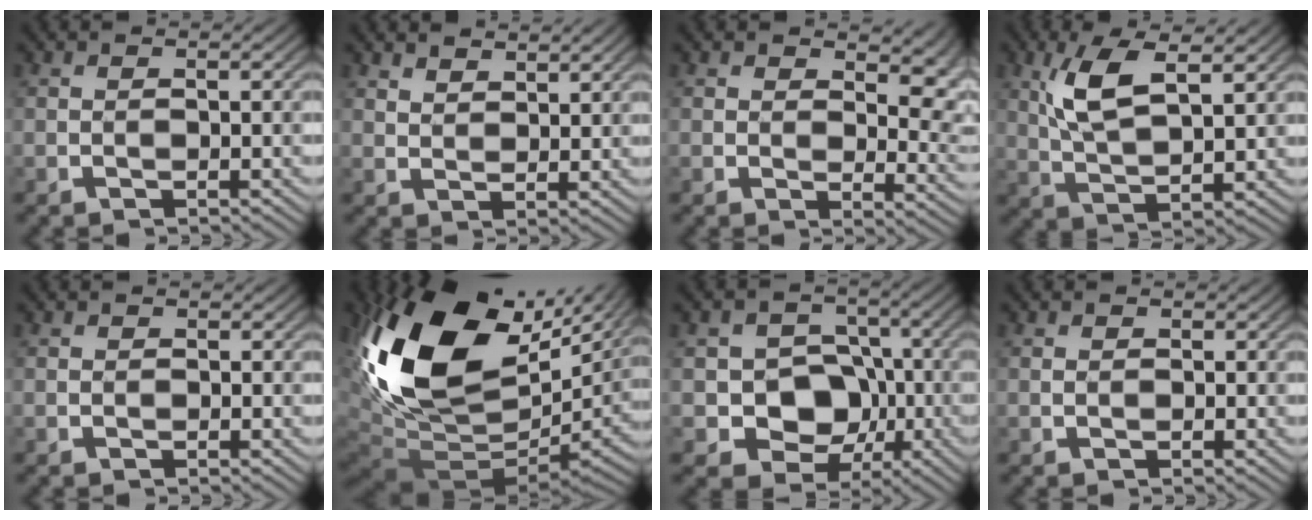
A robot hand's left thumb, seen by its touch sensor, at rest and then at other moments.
{"total": 4.1, "force": [3.2, 1.9, 1.7], "torque": [-0.038, -0.009, 0.065]}
{"total": 8.8, "force": [4.2, 5.0, 5.9], "torque": [-0.104, -0.003, 0.074]}
{"total": 8.6, "force": [3.2, 3.9, 7.0], "torque": [-0.146, 0.004, 0.061]}
{"total": 0.6, "force": [0.1, 0.6, 0.1], "torque": [-0.007, 0.001, -0.003]}
{"total": 18.4, "force": [4.4, 10.0, 14.8], "torque": [-0.310, -0.030, 0.105]}
{"total": 9.0, "force": [-2.4, 7.6, 4.3], "torque": [-0.067, -0.011, -0.067]}
{"total": 0.9, "force": [0.2, 0.8, 0.4], "torque": [-0.012, 0.001, -0.002]}